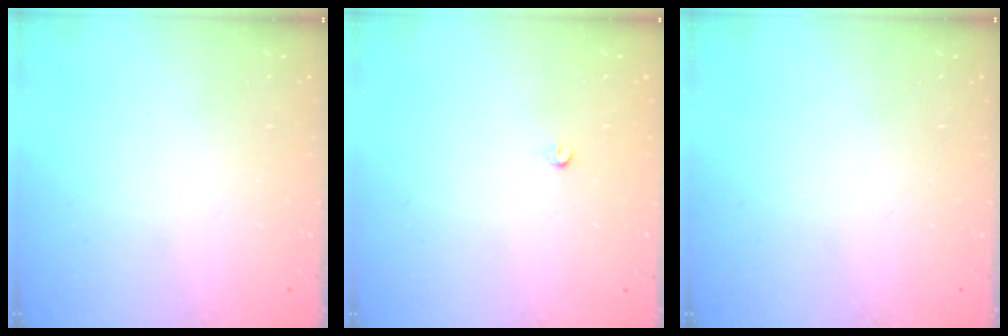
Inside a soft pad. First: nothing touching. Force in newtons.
{"total": 2.6, "press": 2.5, "slide": 0.4}
{"total": 0.0}